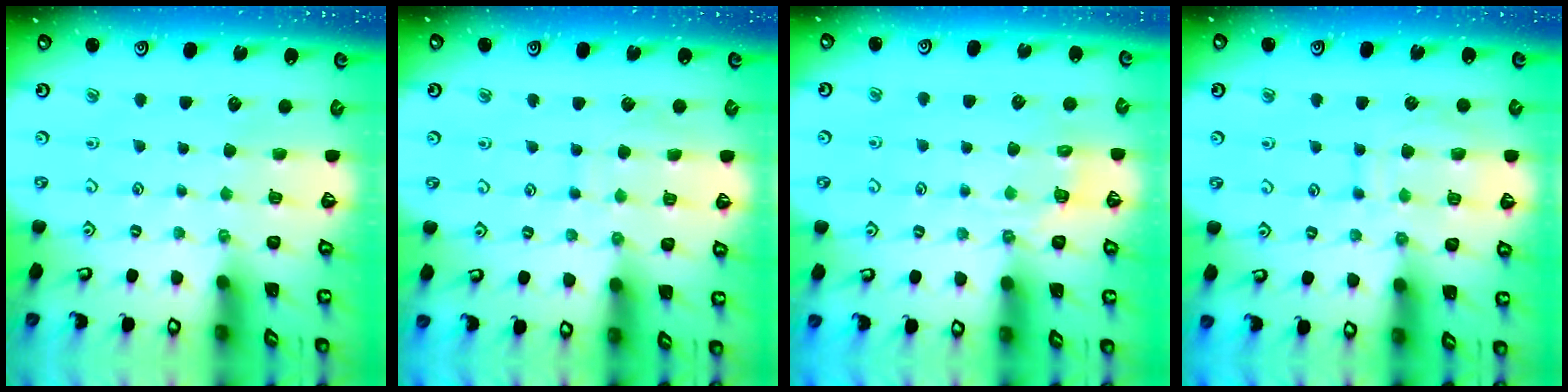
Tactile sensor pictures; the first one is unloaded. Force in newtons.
{"total": 7.5, "press": 7.5, "slide": 0.5}
{"total": 5.2, "press": 5.0, "slide": 1.2}
{"total": 11.3, "press": 11.3, "slide": 1.0}